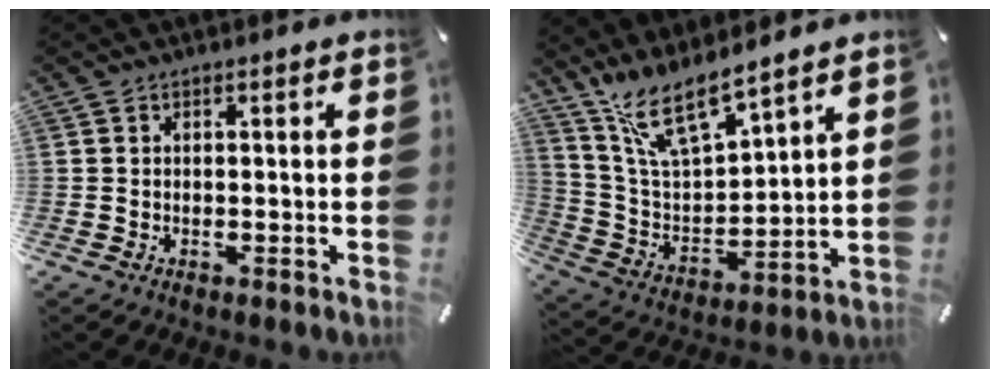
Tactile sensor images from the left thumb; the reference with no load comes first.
{"total": 12.9, "force": [11.2, 2.8, 5.7], "torque": [-0.142, -0.075, 0.203]}